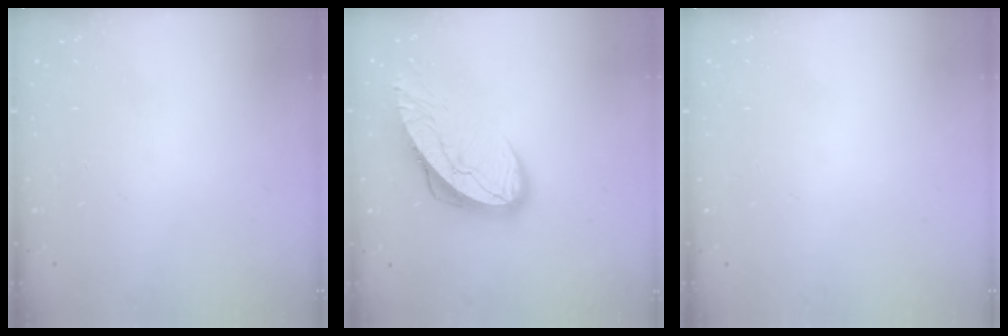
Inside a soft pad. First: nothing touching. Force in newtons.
{"total": 11.7, "press": 11.6, "slide": 1.3}
{"total": 0.0}